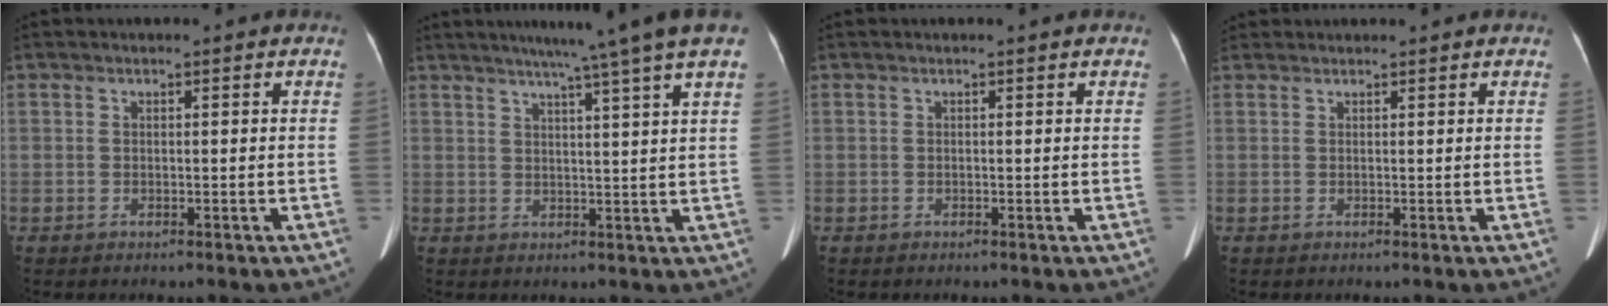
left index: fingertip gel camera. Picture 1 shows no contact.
{"total": 10.9, "force": [8.1, -1.6, 7.1], "torque": [-0.102, 0.011, 0.091]}
{"total": 0.0}
{"total": 2.0, "force": [1.9, 0.3, 0.2], "torque": [-0.012, 0.020, 0.038]}